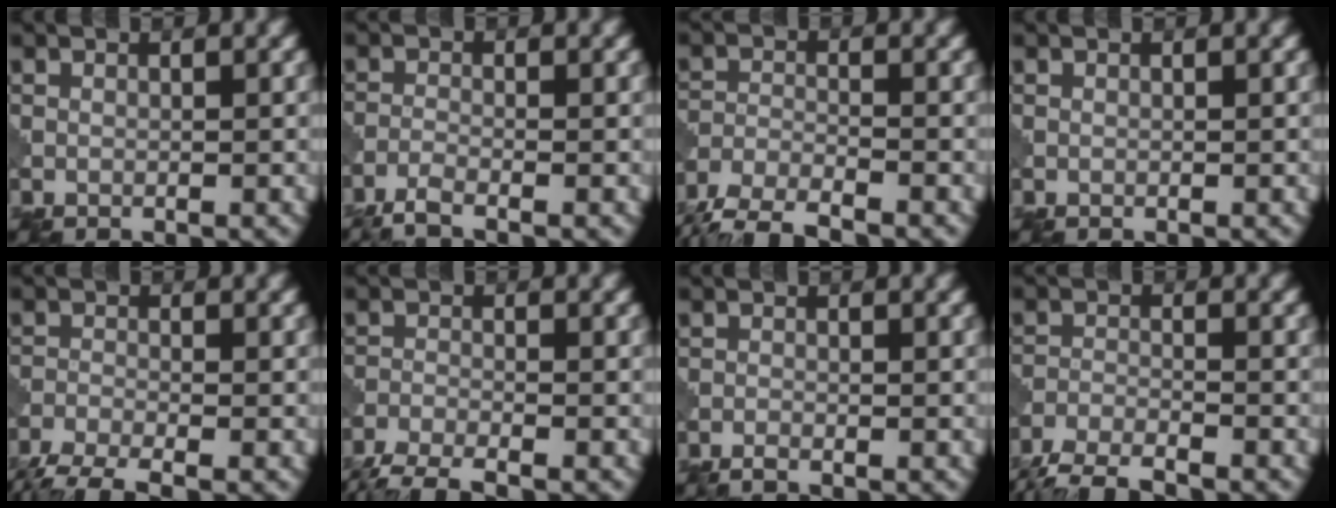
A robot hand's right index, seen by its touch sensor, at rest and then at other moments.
{"total": 2.2, "force": [-1.8, 0.3, 1.3], "torque": [-0.029, -0.005, -0.047]}
{"total": 5.7, "force": [-5.1, 1.0, 2.3], "torque": [-0.047, -0.016, -0.097]}
{"total": 0.0}
{"total": 4.8, "force": [-4.0, 0.9, 2.6], "torque": [-0.051, -0.010, -0.087]}
{"total": 5.0, "force": [-4.4, 0.7, 2.3], "torque": [-0.045, -0.019, -0.089]}
{"total": 0.8, "force": [-0.7, 0.1, 0.4], "torque": [-0.008, 0.001, -0.018]}
{"total": 5.5, "force": [-5.0, 0.8, 2.1], "torque": [-0.043, -0.018, -0.096]}